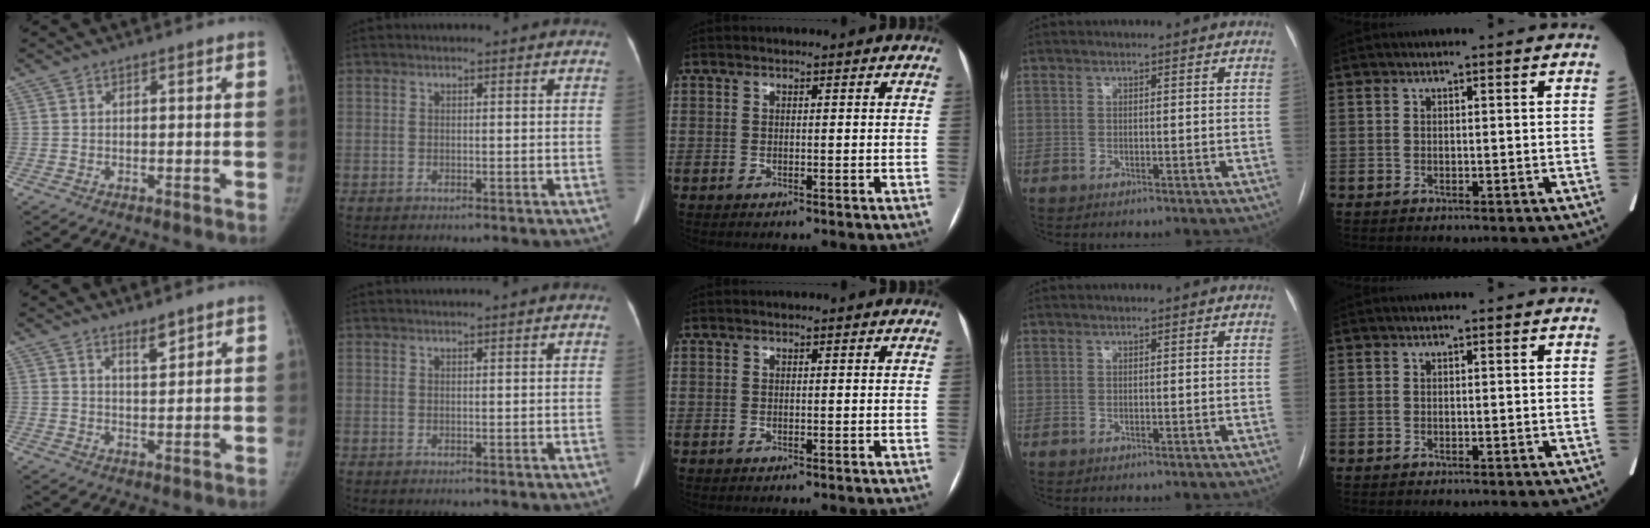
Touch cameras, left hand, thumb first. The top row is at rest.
{"thumb": {"total": 3.2, "force": [2.6, 0.7, 1.8], "torque": [-0.023, -0.025, 0.046]}, "index": {"total": 2.8, "force": [2.6, -0.4, 0.9], "torque": [-0.010, 0.025, 0.039]}}